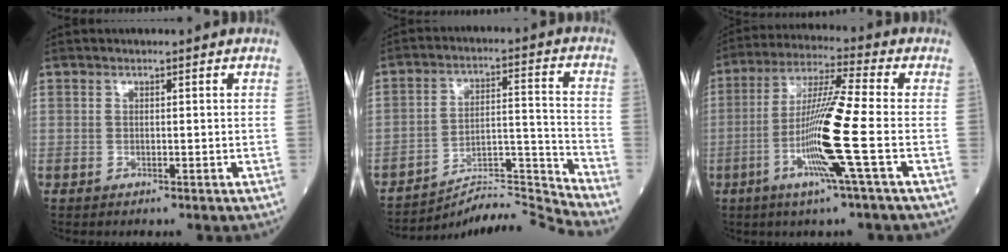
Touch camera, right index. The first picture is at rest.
{"total": 12.4, "force": [-11.8, -3.9, -0.3], "torque": [0.010, 0.042, -0.194]}
{"total": 12.4, "force": [-3.3, -1.7, 11.9], "torque": [-0.230, -0.010, -0.069]}